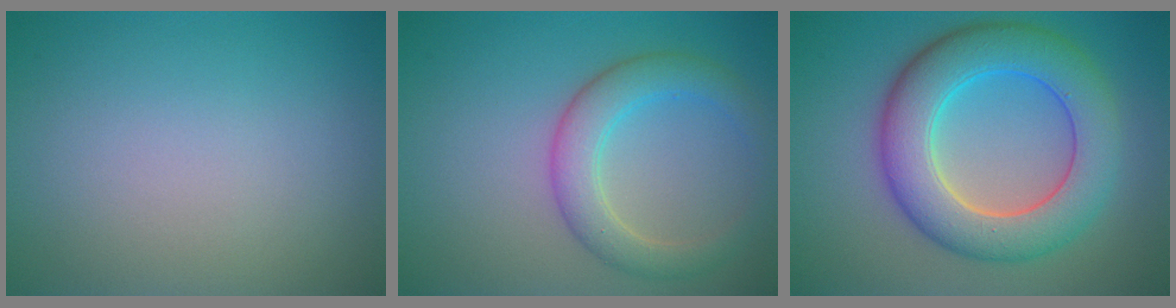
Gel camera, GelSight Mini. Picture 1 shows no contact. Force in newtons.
{"total": 4.2, "press": 4.2, "slide": 0.3}
{"total": 8.4, "press": 8.4, "slide": 0.5}